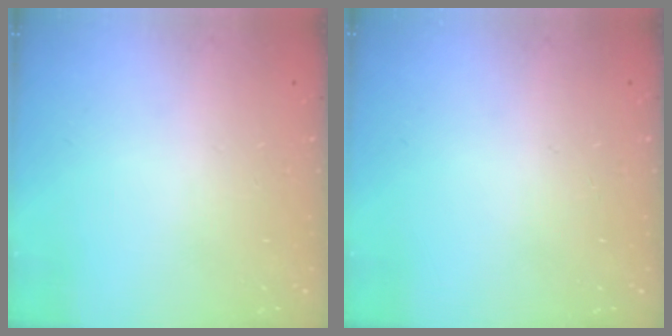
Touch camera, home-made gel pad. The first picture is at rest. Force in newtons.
{"total": 0.0}